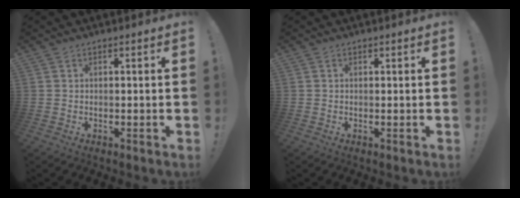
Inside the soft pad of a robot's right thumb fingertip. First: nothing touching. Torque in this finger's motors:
{"motor_torque": [-0.14, 0.04, 0.14, -0.03, -0.03]}